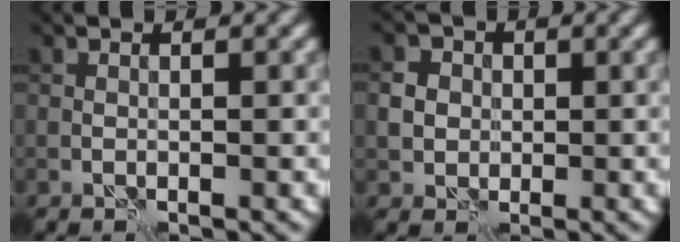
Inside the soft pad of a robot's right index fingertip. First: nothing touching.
{"total": 4.6, "force": [0.8, 4.2, 1.8], "torque": [-0.024, 0.021, 0.002]}